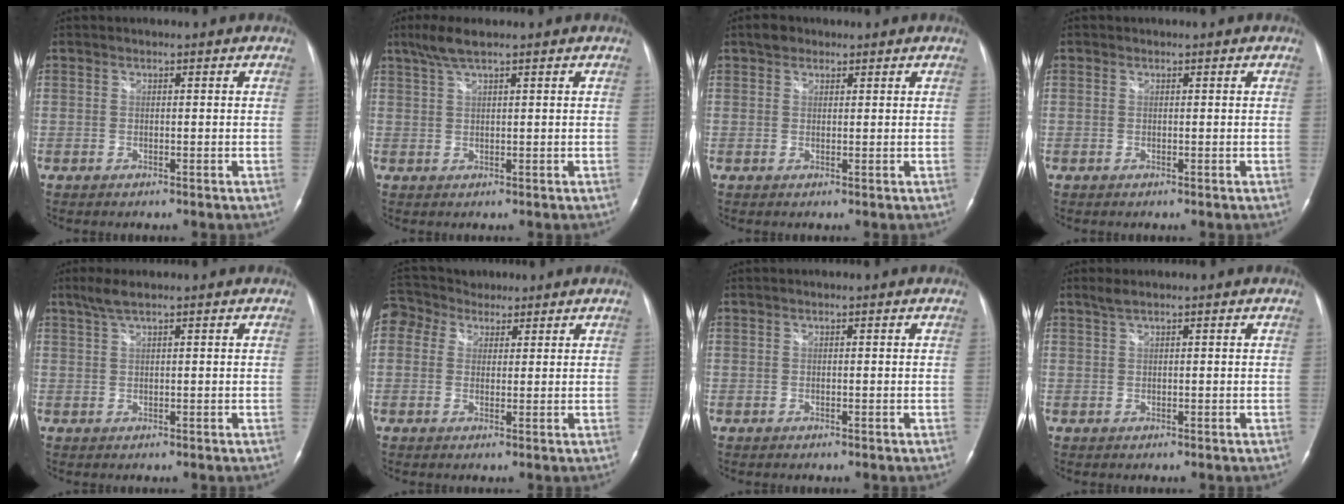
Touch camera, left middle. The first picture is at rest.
{"total": 3.7, "force": [2.7, 0.3, 2.6], "torque": [-0.062, 0.014, 0.055]}
{"total": 2.1, "force": [1.4, 1.4, 0.6], "torque": [-0.011, 0.012, 0.021]}
{"total": 0.0}
{"total": 2.6, "force": [1.9, 0.2, 1.8], "torque": [-0.046, 0.011, 0.041]}
{"total": 6.2, "force": [4.0, 4.5, 1.3], "torque": [-0.035, 0.045, 0.078]}
{"total": 0.0}
{"total": 1.3, "force": [1.0, 0.0, 0.8], "torque": [-0.022, 0.011, 0.024]}